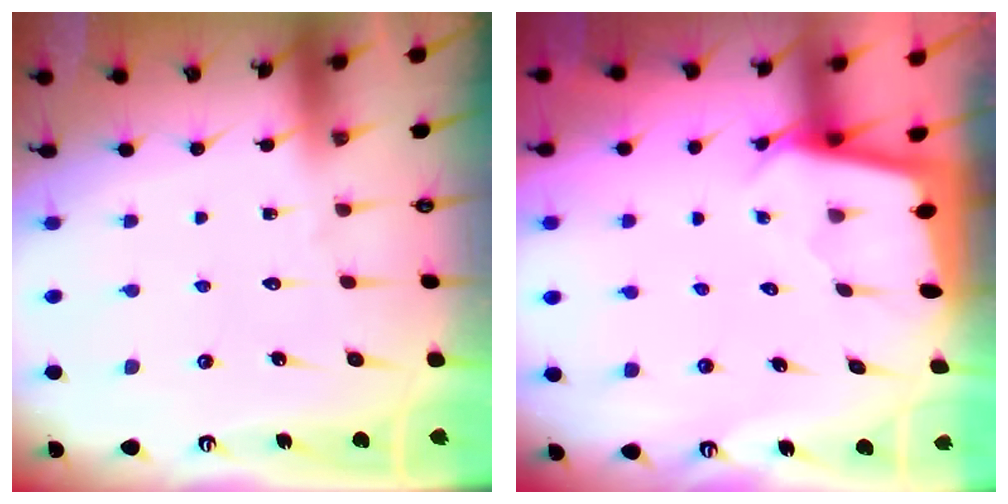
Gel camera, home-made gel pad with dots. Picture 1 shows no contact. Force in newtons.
{"total": 2.3, "press": 2.3, "slide": 0.1}